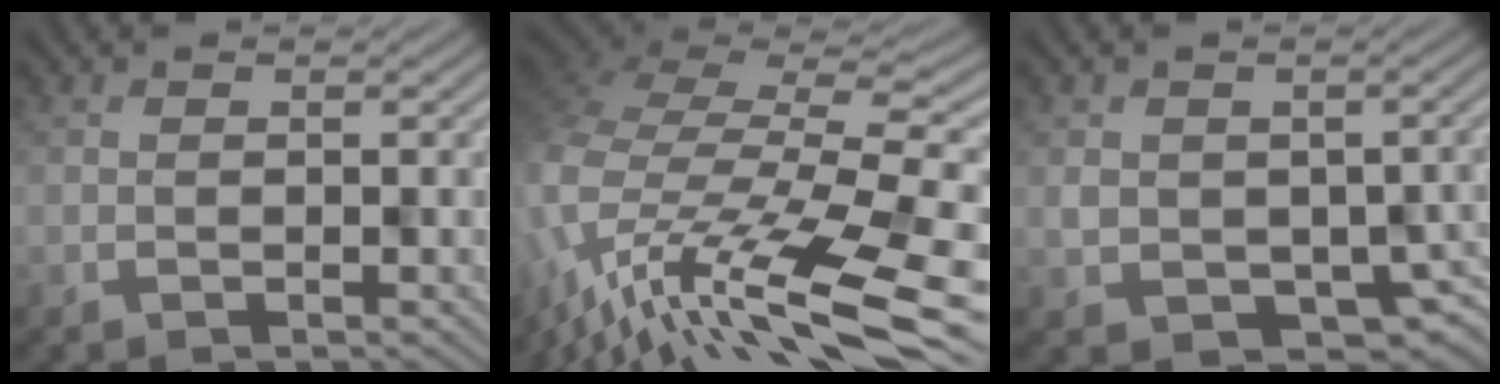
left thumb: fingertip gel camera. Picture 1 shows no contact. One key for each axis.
{"total": 14.1, "fx": -7.0, "fy": 5.1, "fz": 11.2, "tx": -0.273, "ty": 0.002, "tz": -0.105}
{"total": 6.0, "fx": -0.7, "fy": 4.6, "fz": 3.8, "tx": -0.067, "ty": -0.025, "tz": -0.002}